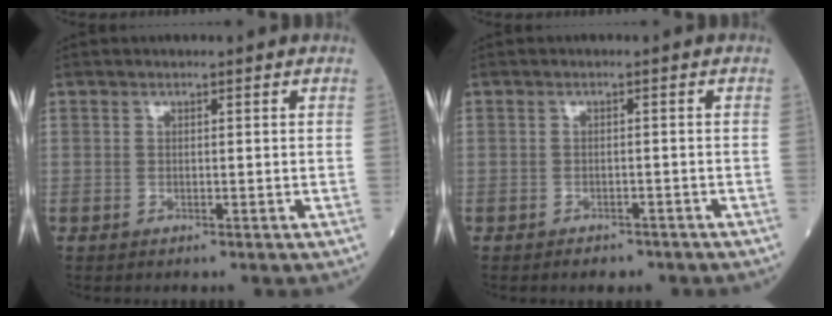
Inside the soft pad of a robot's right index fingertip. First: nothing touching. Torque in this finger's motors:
{"motor_torque": [0.02, -0.12, -0.02, 0.00]}